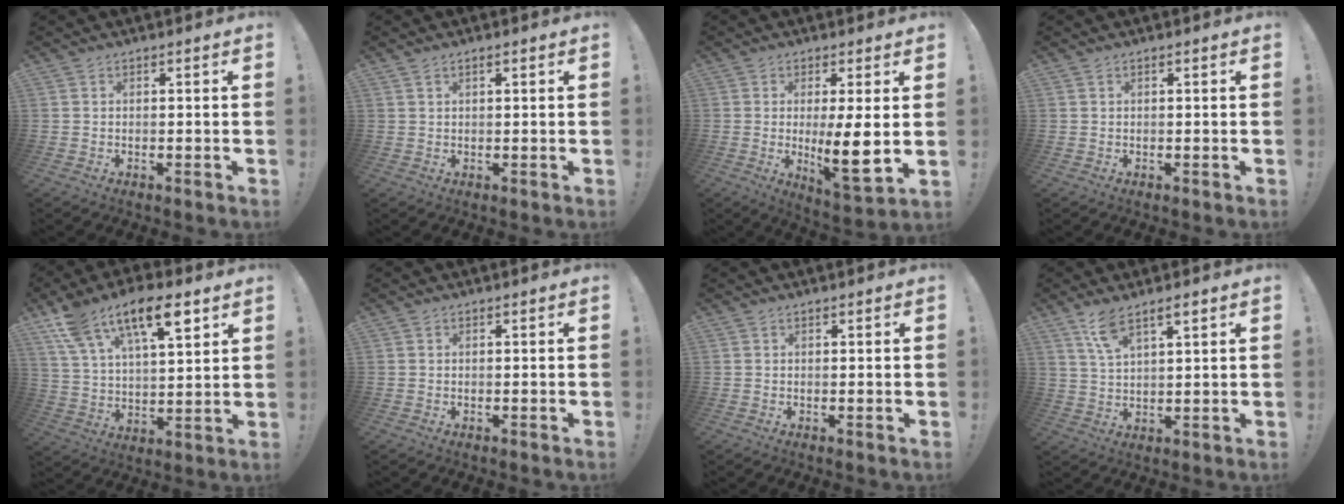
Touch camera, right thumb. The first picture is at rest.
{"total": 1.3, "force": [0.7, 0.5, 0.9], "torque": [-0.024, 0.005, 0.015]}
{"total": 10.7, "force": [0.2, 2.7, 10.4], "torque": [-0.163, -0.023, 0.000]}
{"total": 0.0}
{"total": 16.7, "force": [10.2, 7.2, 11.0], "torque": [-0.192, -0.050, 0.179]}
{"total": 0.0}
{"total": 0.5, "force": [0.4, 0.1, 0.3], "torque": [0.004, -0.004, 0.005]}
{"total": 7.7, "force": [5.1, 2.6, 5.1], "torque": [-0.090, -0.018, 0.092]}